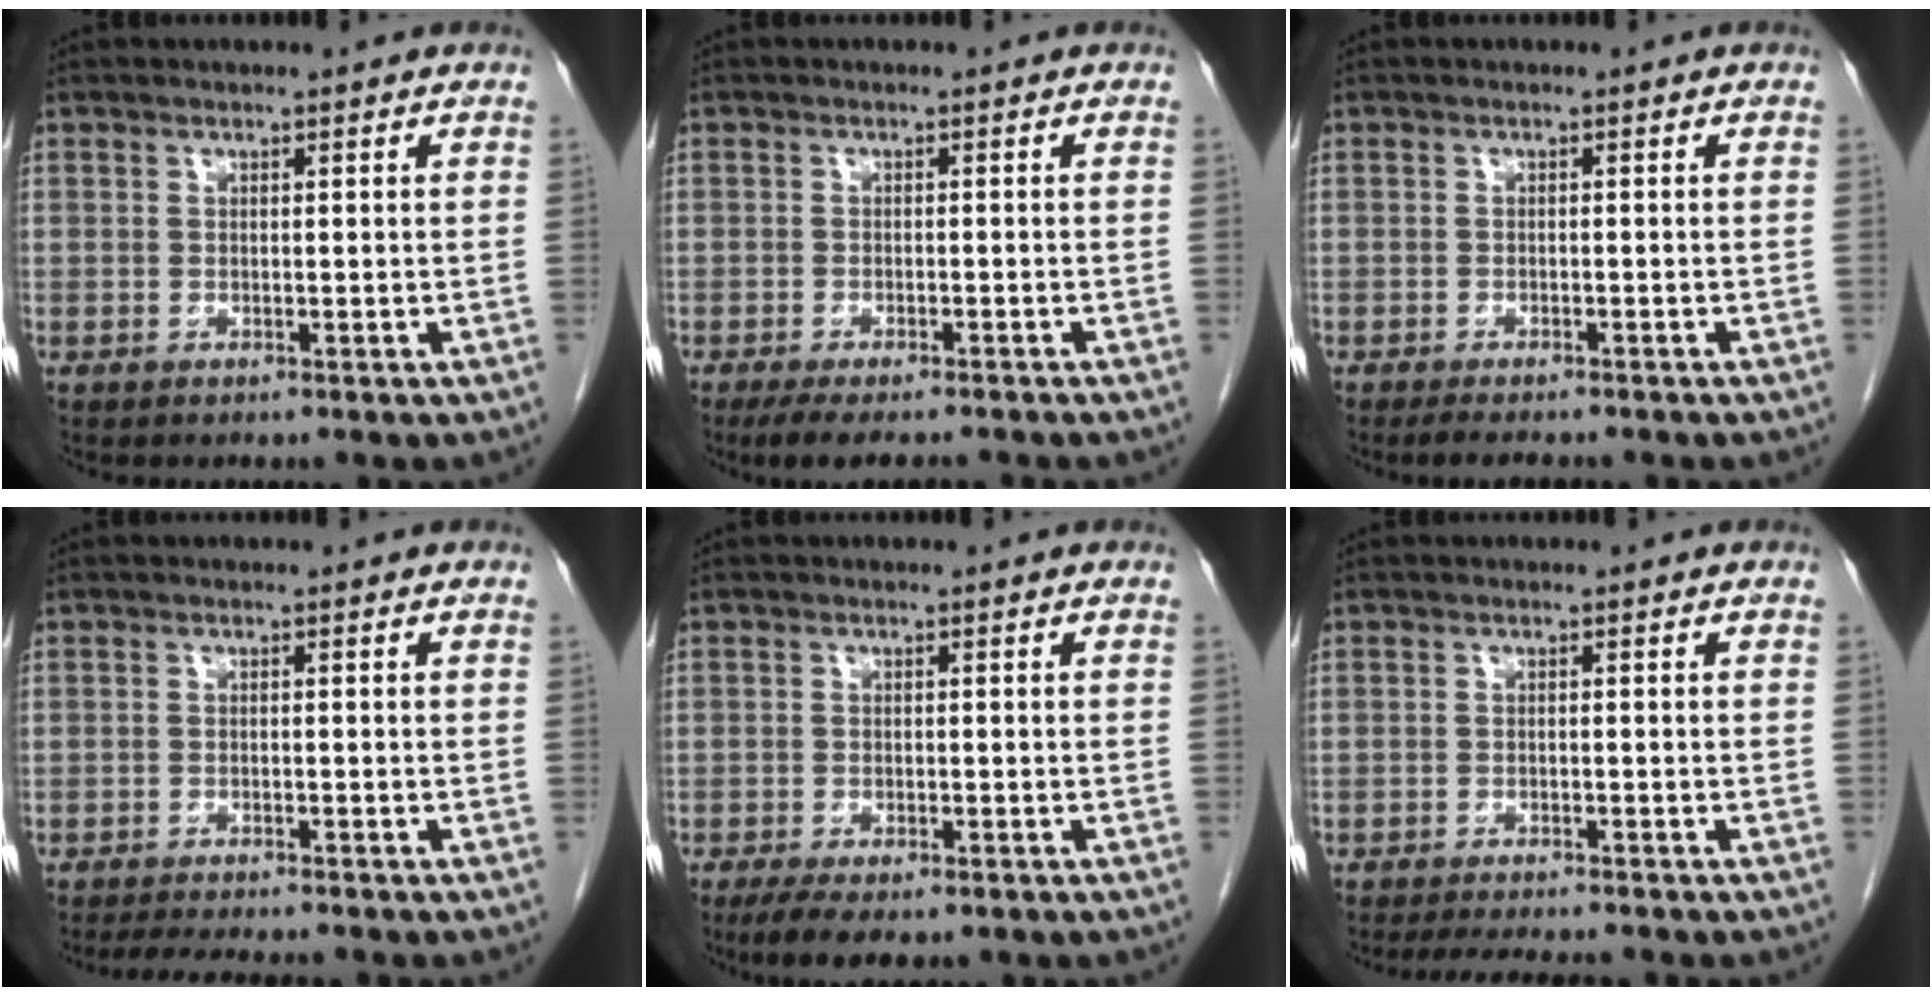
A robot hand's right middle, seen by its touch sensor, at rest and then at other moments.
{"total": 7.9, "force": [-6.7, 1.5, 3.8], "torque": [-0.049, -0.011, -0.098]}
{"total": 4.9, "force": [-4.2, 1.0, 2.4], "torque": [-0.031, -0.008, -0.055]}
{"total": 7.3, "force": [-6.6, 0.9, 3.1], "torque": [-0.046, -0.013, -0.097]}
{"total": 7.0, "force": [-5.0, 2.3, 4.2], "torque": [-0.061, -0.012, -0.073]}
{"total": 7.5, "force": [-6.8, 0.9, 3.2], "torque": [-0.047, -0.014, -0.096]}